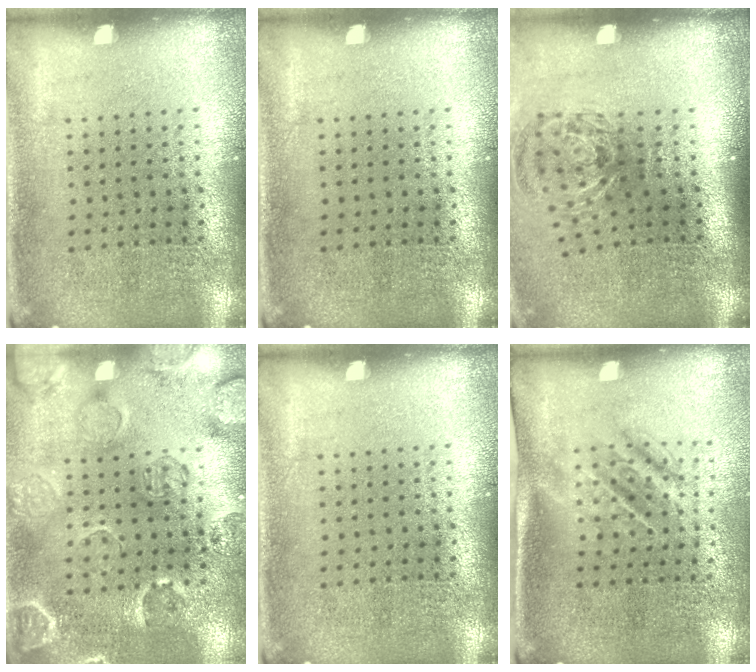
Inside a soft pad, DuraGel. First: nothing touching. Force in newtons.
{"total": 0.0}
{"total": 1.3, "press": 1.0, "slide": 0.9}
{"total": 2.5, "press": 2.1, "slide": 1.4}
{"total": 0.0}
{"total": 1.6, "press": 1.3, "slide": 1.0}